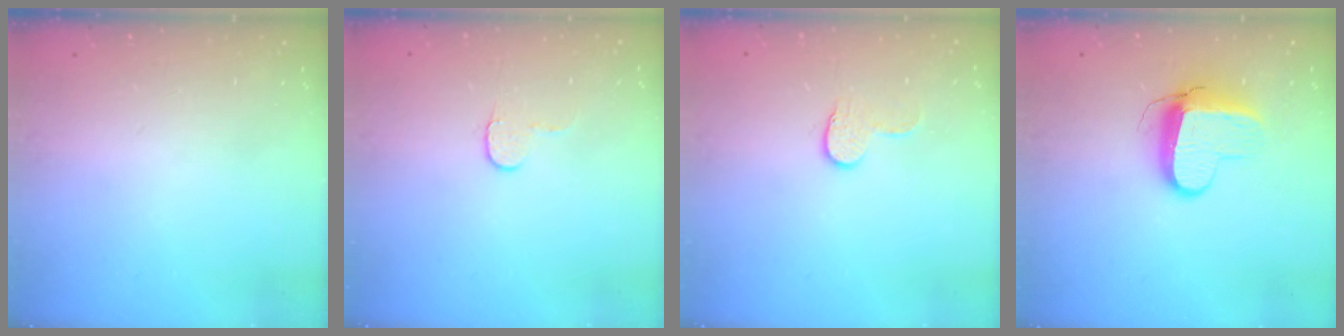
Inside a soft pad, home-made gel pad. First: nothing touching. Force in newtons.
{"total": 4.7, "press": 4.7, "slide": 0.5}
{"total": 6.2, "press": 6.2, "slide": 0.4}
{"total": 8.9, "press": 8.8, "slide": 1.0}